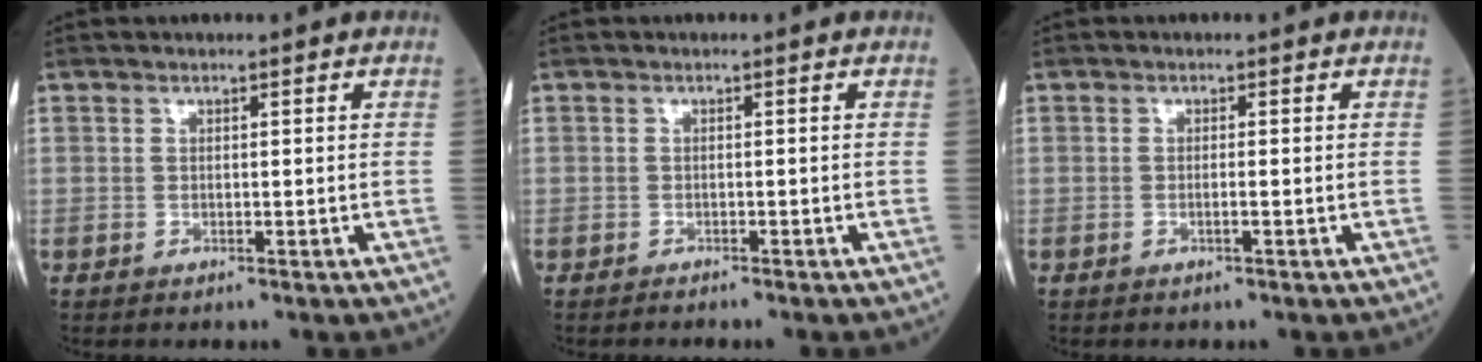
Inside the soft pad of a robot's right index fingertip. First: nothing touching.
{"total": 0.7, "force": [-0.7, -0.1, 0.1], "torque": [0.003, 0.000, -0.012]}
{"total": 1.0, "force": [-0.3, -0.1, 0.9], "torque": [-0.019, -0.001, -0.006]}